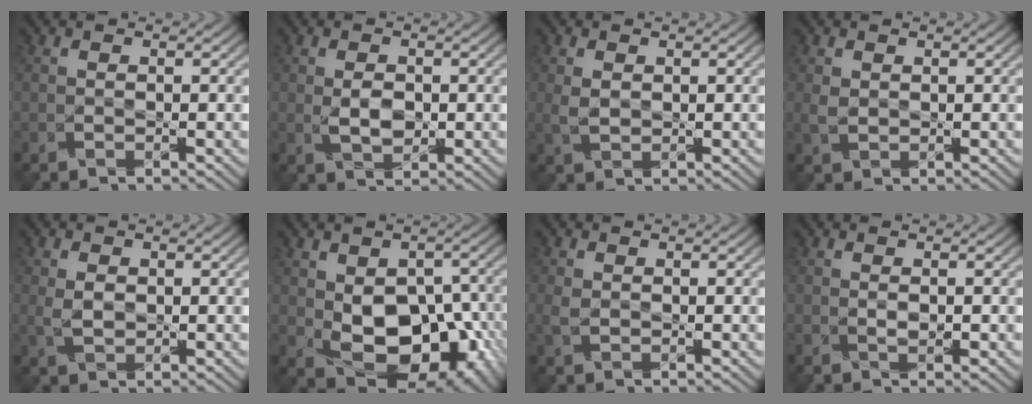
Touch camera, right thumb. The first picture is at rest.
{"total": 2.7, "force": [0.1, 1.6, 2.1], "torque": [-0.049, -0.003, 0.002]}
{"total": 1.9, "force": [0.7, 1.1, 1.3], "torque": [-0.043, 0.000, 0.011]}
{"total": 1.4, "force": [0.7, 0.9, 0.8], "torque": [-0.032, 0.001, 0.012]}
{"total": 2.1, "force": [0.5, 1.3, 1.6], "torque": [-0.048, 0.000, 0.008]}
{"total": 13.4, "force": [-2.3, 9.3, 9.3], "torque": [-0.132, -0.024, -0.028]}
{"total": 1.2, "force": [0.4, 0.7, 0.8], "torque": [-0.033, 0.002, 0.005]}
{"total": 1.4, "force": [0.2, 0.5, 1.3], "torque": [-0.030, -0.004, 0.005]}